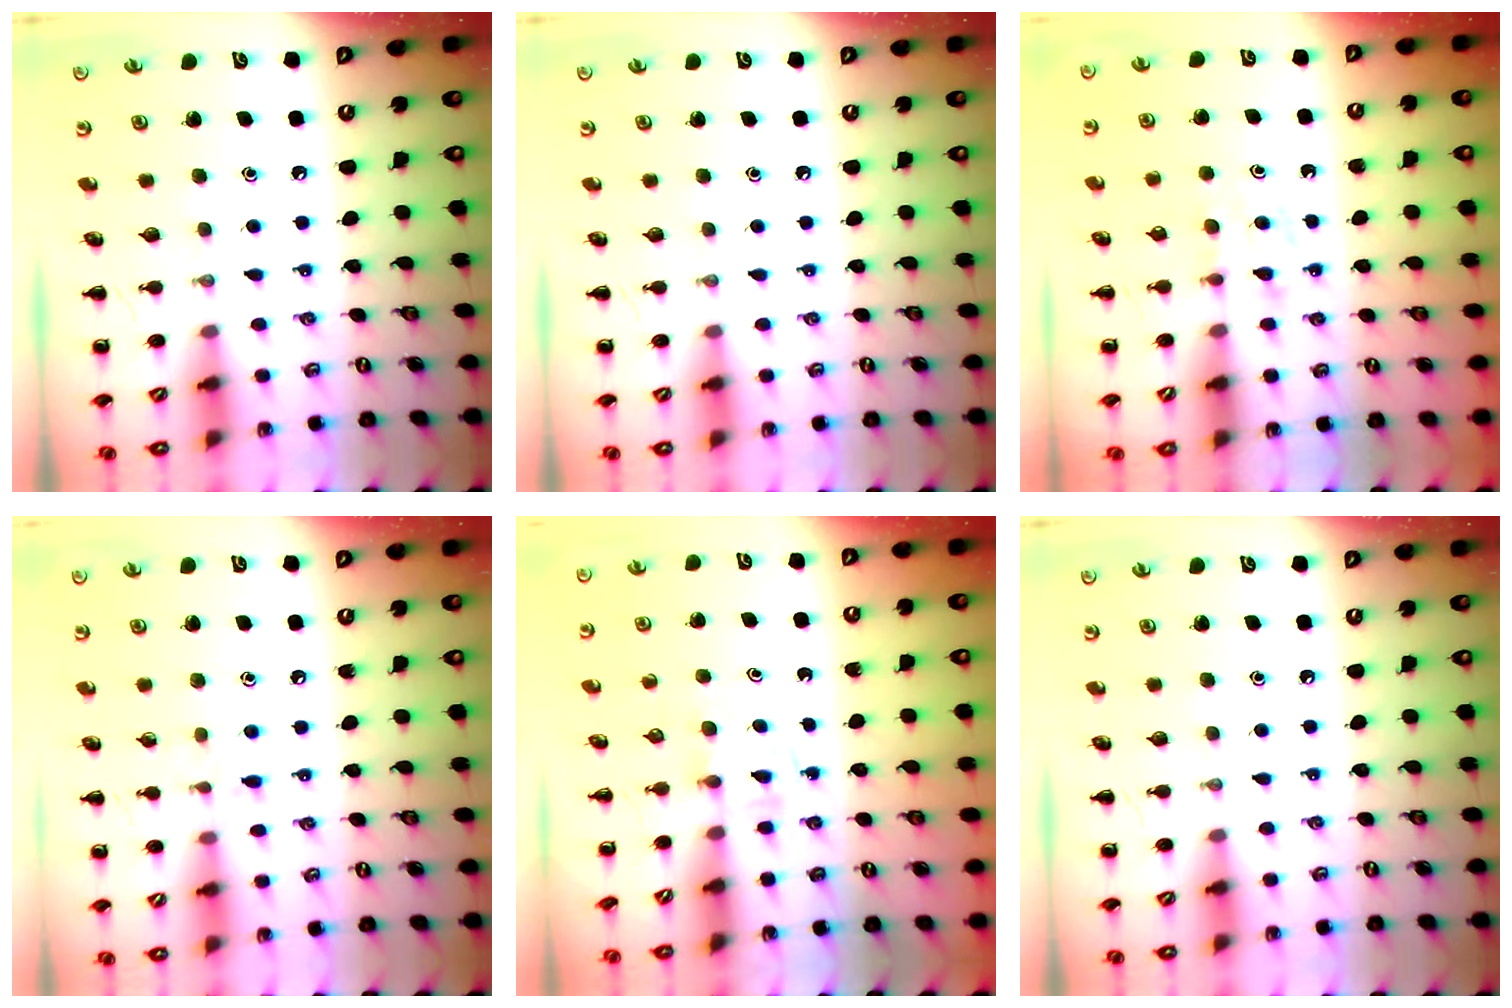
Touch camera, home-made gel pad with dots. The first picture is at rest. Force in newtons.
{"total": 0.0}
{"total": 4.1, "press": 3.9, "slide": 1.3}
{"total": 6.3, "press": 5.9, "slide": 2.2}
{"total": 2.5, "press": 2.2, "slide": 1.1}
{"total": 0.0}